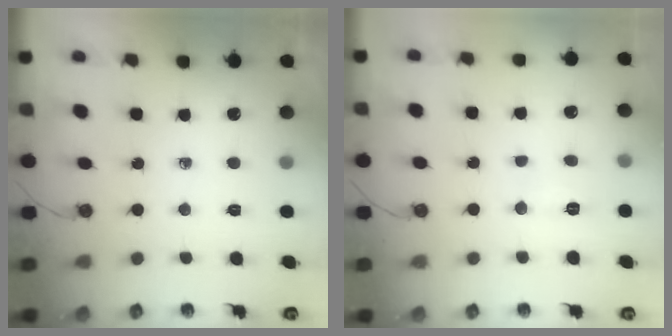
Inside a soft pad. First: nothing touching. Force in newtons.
{"total": 5.0, "press": 4.9, "slide": 0.7}